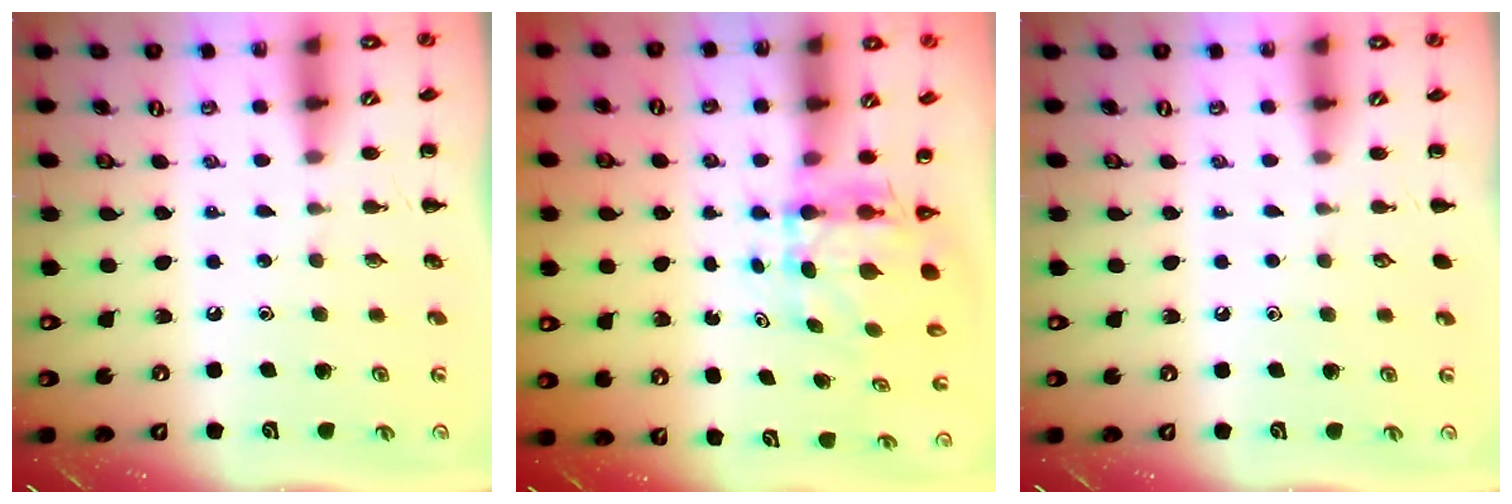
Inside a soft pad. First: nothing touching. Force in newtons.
{"total": 4.9, "press": 4.8, "slide": 1.0}
{"total": 0.0}